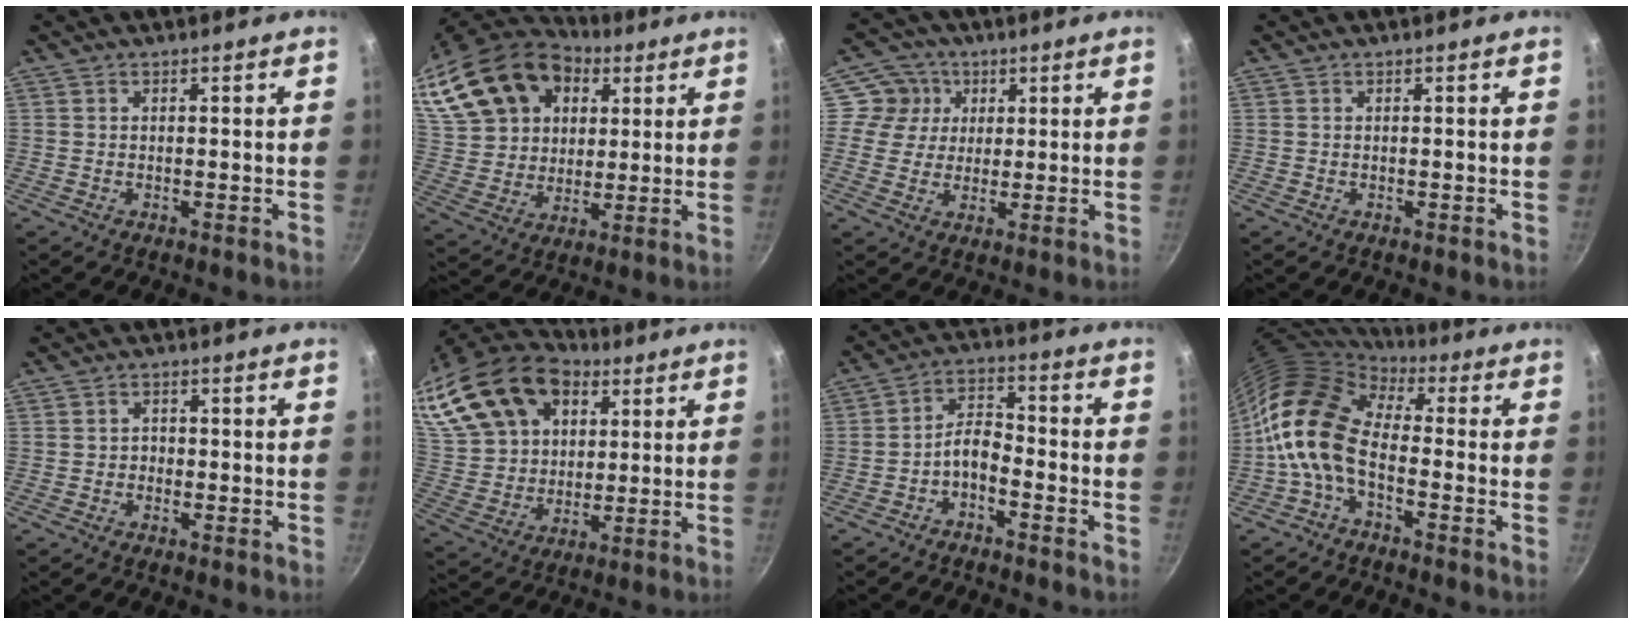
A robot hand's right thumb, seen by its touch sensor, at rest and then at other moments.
{"total": 26.7, "force": [11.7, 19.0, 14.7], "torque": [-0.297, 0.011, 0.217]}
{"total": 4.2, "force": [1.1, 4.1, 0.4], "torque": [0.033, 0.004, 0.009]}
{"total": 0.0}
{"total": 1.3, "force": [-0.4, 1.2, 0.4], "torque": [0.000, 0.002, -0.008]}
{"total": 28.6, "force": [12.8, 19.6, 16.5], "torque": [-0.346, 0.014, 0.237]}
{"total": 5.2, "force": [-3.2, 2.3, 3.4], "torque": [-0.059, 0.046, -0.063]}
{"total": 12.3, "force": [-2.5, 7.4, 9.6], "torque": [-0.166, 0.033, -0.070]}